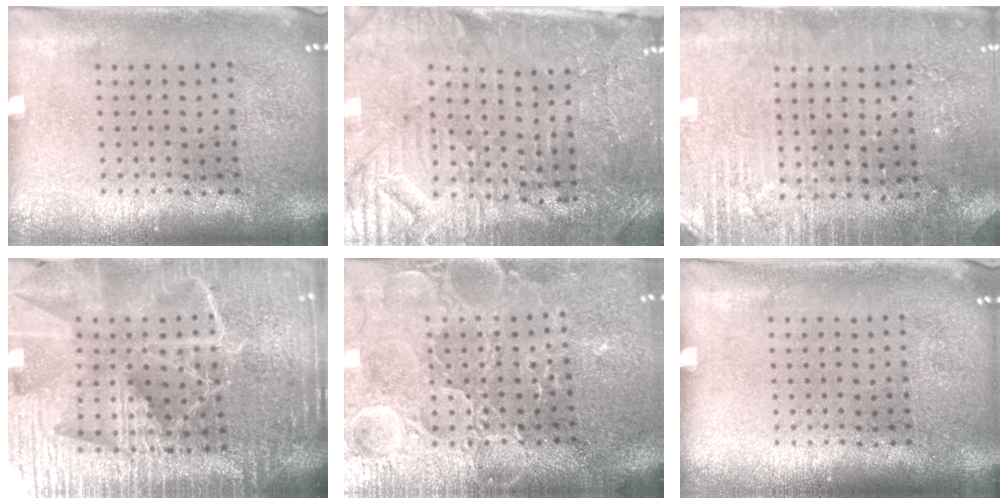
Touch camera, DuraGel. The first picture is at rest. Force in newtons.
{"total": 3.7, "press": 3.5, "slide": 1.2}
{"total": 2.8, "press": 2.8, "slide": 0.4}
{"total": 6.0, "press": 5.2, "slide": 2.9}
{"total": 3.8, "press": 3.7, "slide": 0.8}
{"total": 0.0}